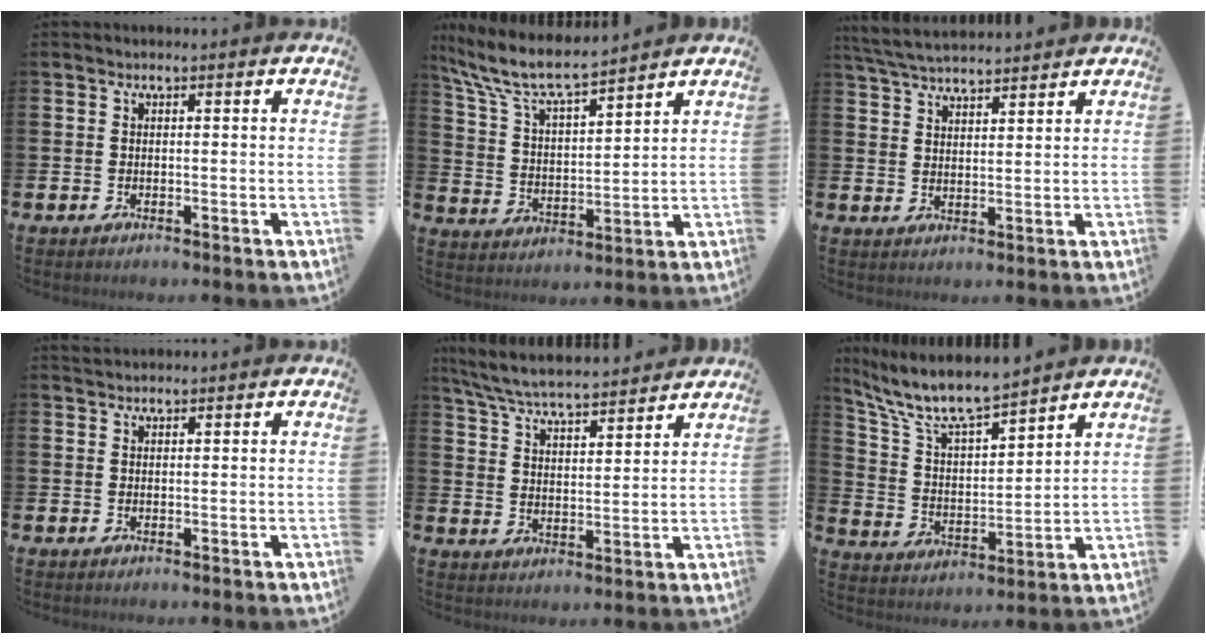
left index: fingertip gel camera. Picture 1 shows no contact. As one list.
[{"total": 8.3, "force": [7.6, 1.1, 3.2], "torque": [-0.098, -0.046, 0.132]}, {"total": 4.9, "force": [4.8, 0.6, 0.8], "torque": [-0.037, -0.020, 0.088]}, {"total": 1.2, "force": [1.2, 0.3, 0.0], "torque": [0.008, 0.001, 0.020]}, {"total": 6.7, "force": [6.5, 0.6, 1.6], "torque": [-0.062, -0.040, 0.114]}, {"total": 9.0, "force": [8.2, 1.7, 3.3], "torque": [-0.103, -0.048, 0.148]}]